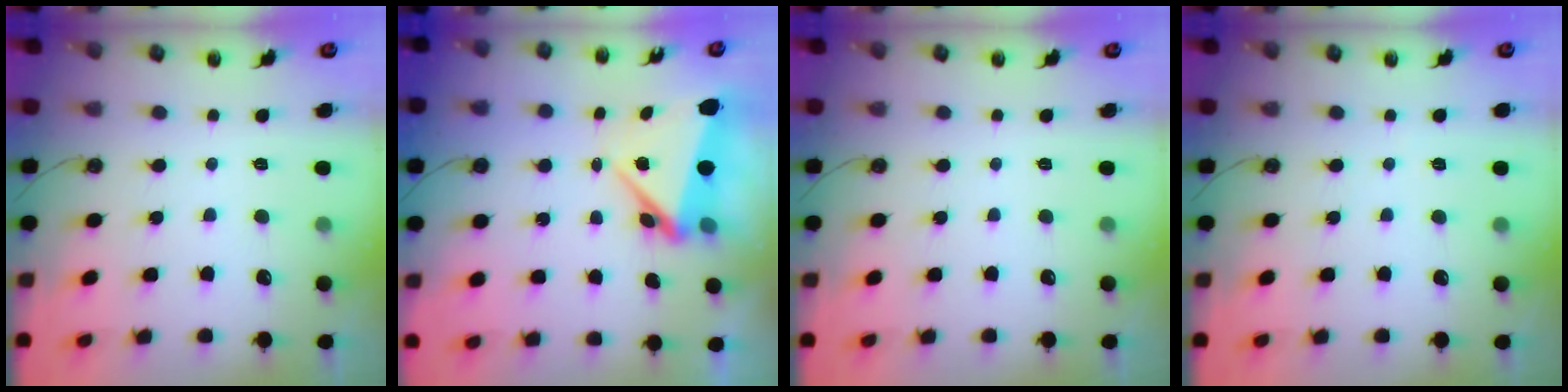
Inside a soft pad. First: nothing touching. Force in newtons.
{"total": 5.7, "press": 5.3, "slide": 2.0}
{"total": 0.0}
{"total": 1.1, "press": 0.7, "slide": 0.8}